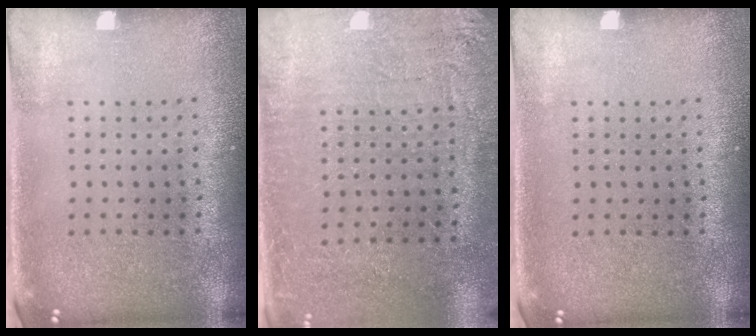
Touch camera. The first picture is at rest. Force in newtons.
{"total": 2.8, "press": 2.6, "slide": 1.1}
{"total": 0.0}